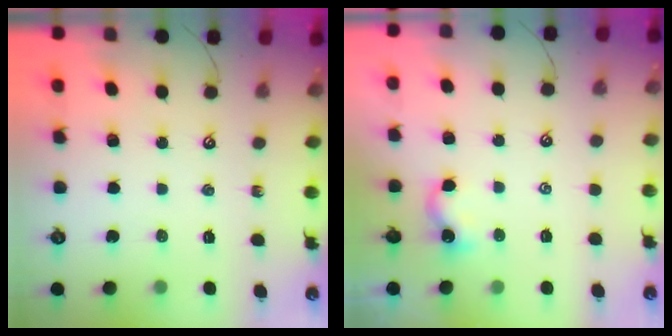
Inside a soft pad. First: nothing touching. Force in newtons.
{"total": 3.0, "press": 3.0, "slide": 0.3}